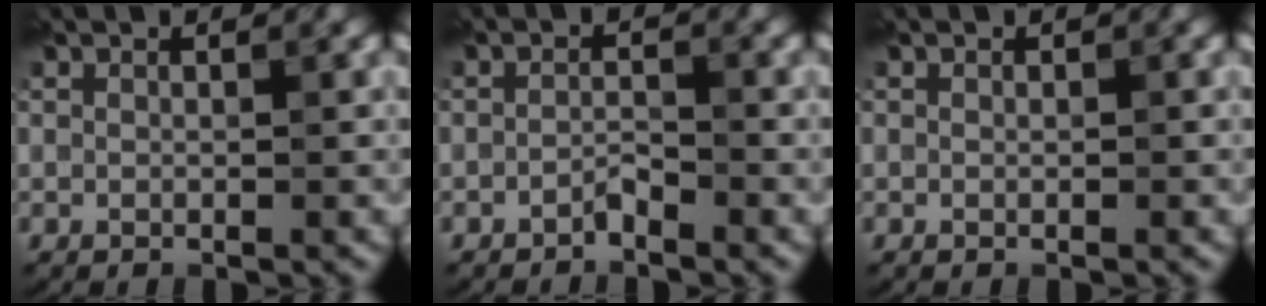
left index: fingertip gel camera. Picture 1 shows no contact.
{"total": 1.5, "force": [-1.5, 0.0, -0.1], "torque": [-0.004, 0.001, -0.020]}
{"total": 0.6, "force": [-0.5, -0.1, -0.4], "torque": [0.005, -0.004, -0.002]}